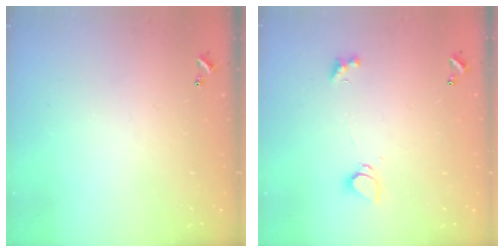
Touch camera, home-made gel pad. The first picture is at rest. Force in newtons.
{"total": 1.6, "press": 1.6, "slide": 0.2}